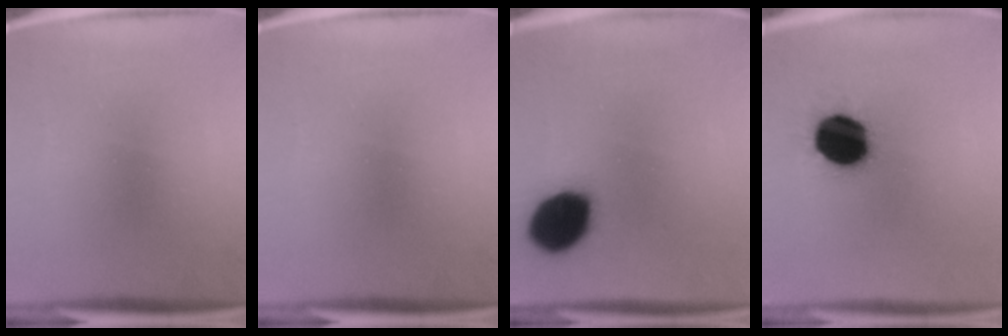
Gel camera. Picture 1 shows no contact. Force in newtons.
{"total": 0.0}
{"total": 16.3}
{"total": 18.0}